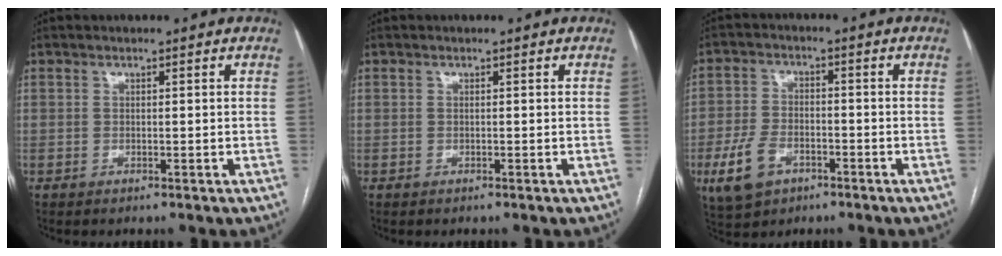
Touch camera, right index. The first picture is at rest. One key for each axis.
{"total": 0.0}
{"total": 7.8, "fx": -3.6, "fy": 5.0, "fz": 4.8, "tx": -0.107, "ty": 0.003, "tz": -0.058}